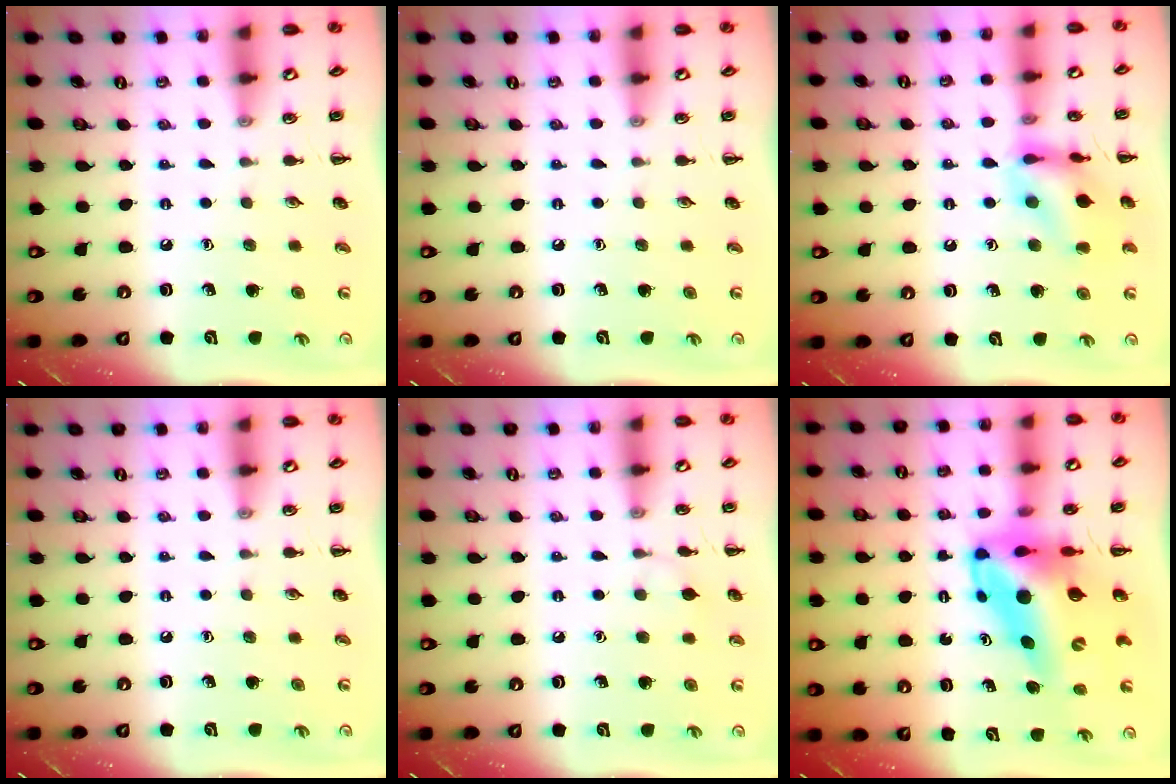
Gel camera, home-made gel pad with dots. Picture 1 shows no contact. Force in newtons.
{"total": 0.0}
{"total": 14.2, "press": 14.1, "slide": 1.4}
{"total": 0.0}
{"total": 5.5, "press": 5.2, "slide": 1.7}
{"total": 13.2, "press": 12.5, "slide": 4.1}